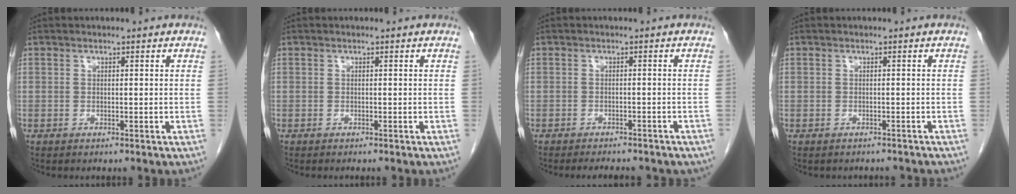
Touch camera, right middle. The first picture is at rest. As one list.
[{"total": 0.6, "force": [-0.6, 0.0, 0.3], "torque": [-0.002, 0.000, -0.010]}, {"total": 8.1, "force": [-7.0, 2.4, 3.2], "torque": [-0.039, 0.001, -0.077]}, {"total": 3.7, "force": [-3.3, 1.4, 0.9], "torque": [-0.013, 0.000, -0.037]}]